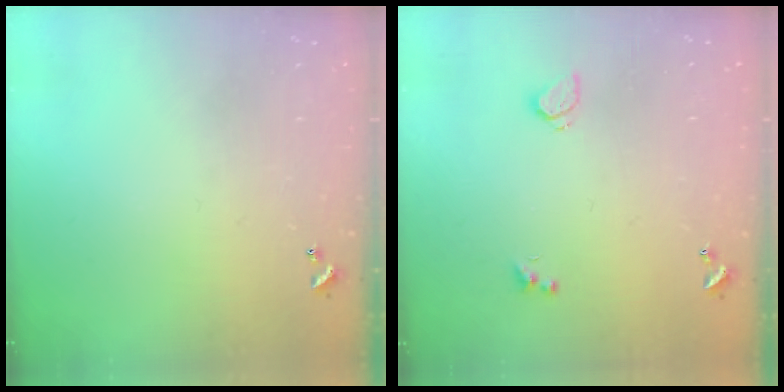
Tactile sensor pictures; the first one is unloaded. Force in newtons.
{"total": 1.8, "press": 1.7, "slide": 0.6}